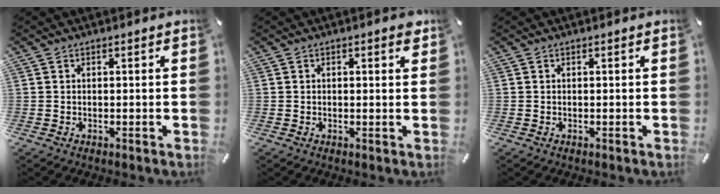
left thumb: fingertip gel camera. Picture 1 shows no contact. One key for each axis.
{"total": 1.2, "fx": 0.5, "fy": 0.6, "fz": 0.9, "tx": -0.009, "ty": 0.001, "tz": 0.006}
{"total": 0.0}